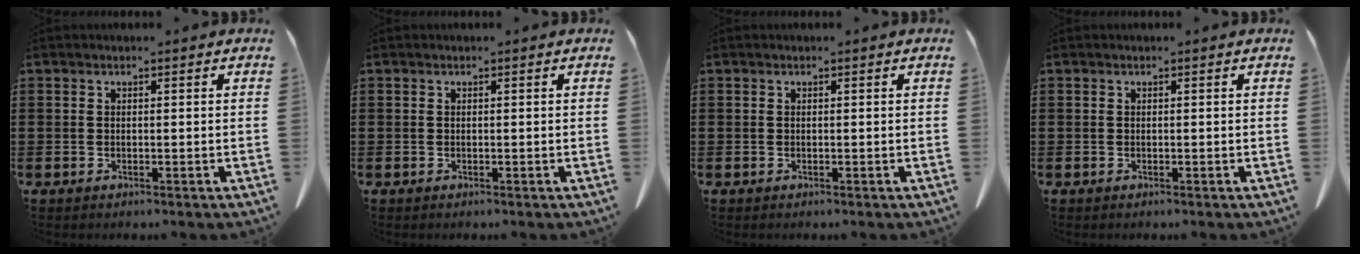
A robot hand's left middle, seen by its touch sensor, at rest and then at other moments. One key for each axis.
{"total": 0.0}
{"total": 0.0}
{"total": 0.0}